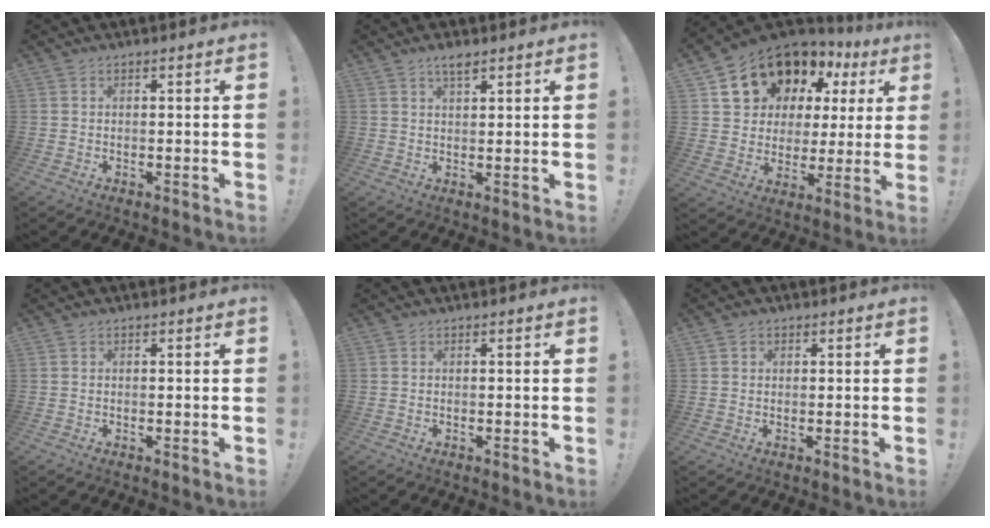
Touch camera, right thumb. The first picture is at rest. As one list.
[{"total": 3.4, "force": [2.5, 0.9, 2.2], "torque": [-0.029, -0.013, 0.040]}, {"total": 14.6, "force": [10.0, 9.5, 4.9], "torque": [-0.087, -0.074, 0.202]}, {"total": 0.0}, {"total": 0.0}, {"total": 1.3, "force": [0.4, 1.2, 0.2], "torque": [0.000, 0.001, 0.007]}]